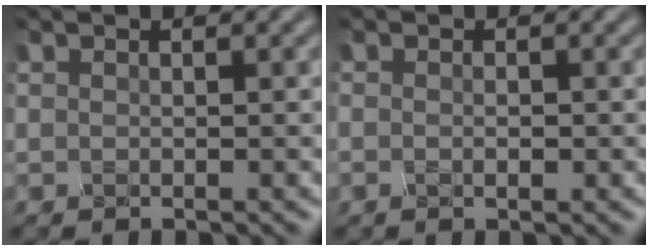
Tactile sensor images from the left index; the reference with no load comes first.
{"total": 0.7, "force": [-0.5, 0.3, 0.5], "torque": [-0.008, -0.002, -0.007]}